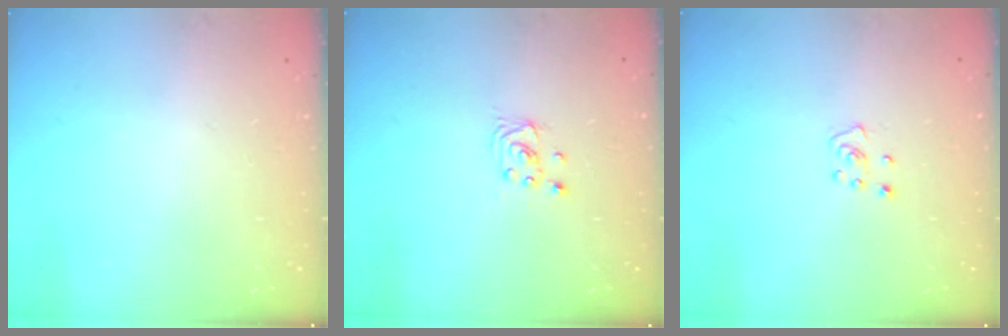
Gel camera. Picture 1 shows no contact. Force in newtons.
{"total": 1.7, "press": 1.6, "slide": 0.1}
{"total": 4.0, "press": 4.0, "slide": 0.4}